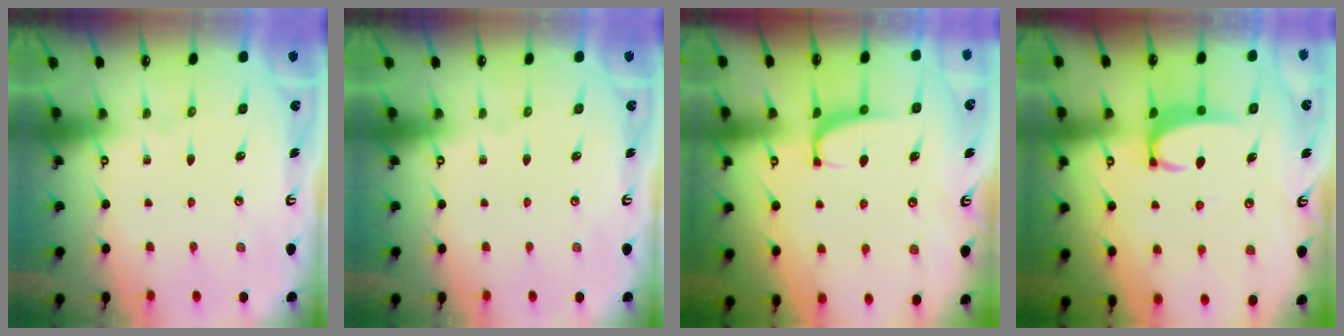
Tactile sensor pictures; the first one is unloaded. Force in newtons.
{"total": 0.0}
{"total": 0.7, "press": 0.0, "slide": 0.7}
{"total": 3.2, "press": 3.2, "slide": 0.3}